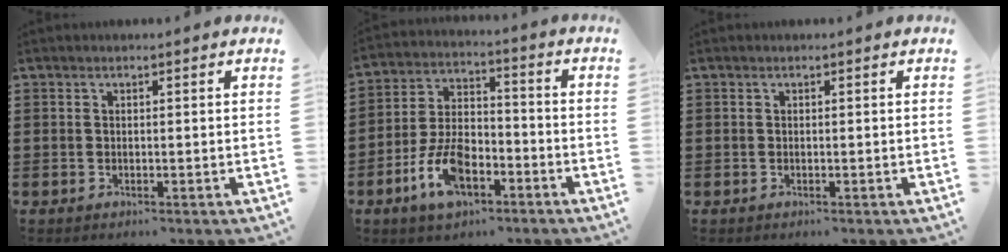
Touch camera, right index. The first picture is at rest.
{"total": 9.5, "force": [-4.7, 4.7, 6.7], "torque": [-0.156, 0.003, -0.089]}
{"total": 0.0}